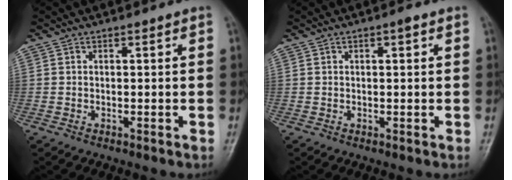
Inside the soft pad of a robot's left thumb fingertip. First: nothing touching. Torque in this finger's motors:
{"motor_torque": [-0.43, -0.30, -0.12, 0.12, -0.05]}